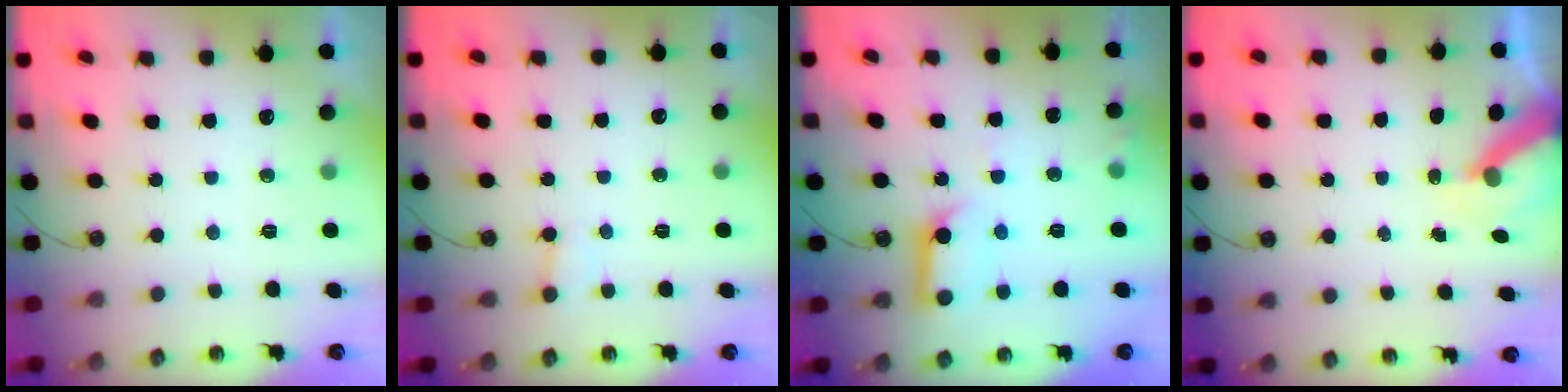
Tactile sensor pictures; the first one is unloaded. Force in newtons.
{"total": 3.3, "press": 3.3, "slide": 0.3}
{"total": 10.9, "press": 10.8, "slide": 1.3}
{"total": 7.0, "press": 7.0, "slide": 0.8}